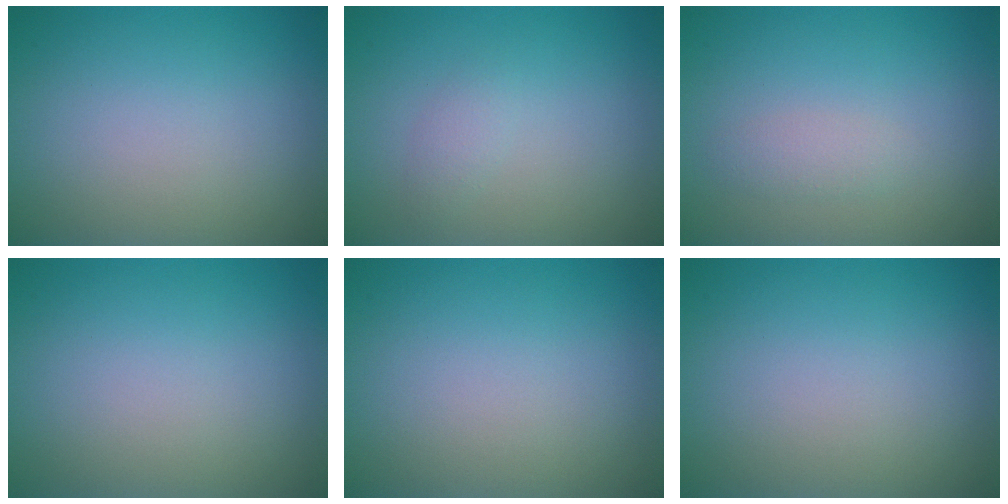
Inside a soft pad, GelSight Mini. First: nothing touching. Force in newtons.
{"total": 1.1, "press": 1.1, "slide": 0.0}
{"total": 1.2, "press": 1.2, "slide": 0.1}
{"total": 0.0}
{"total": 0.0}
{"total": 0.0}